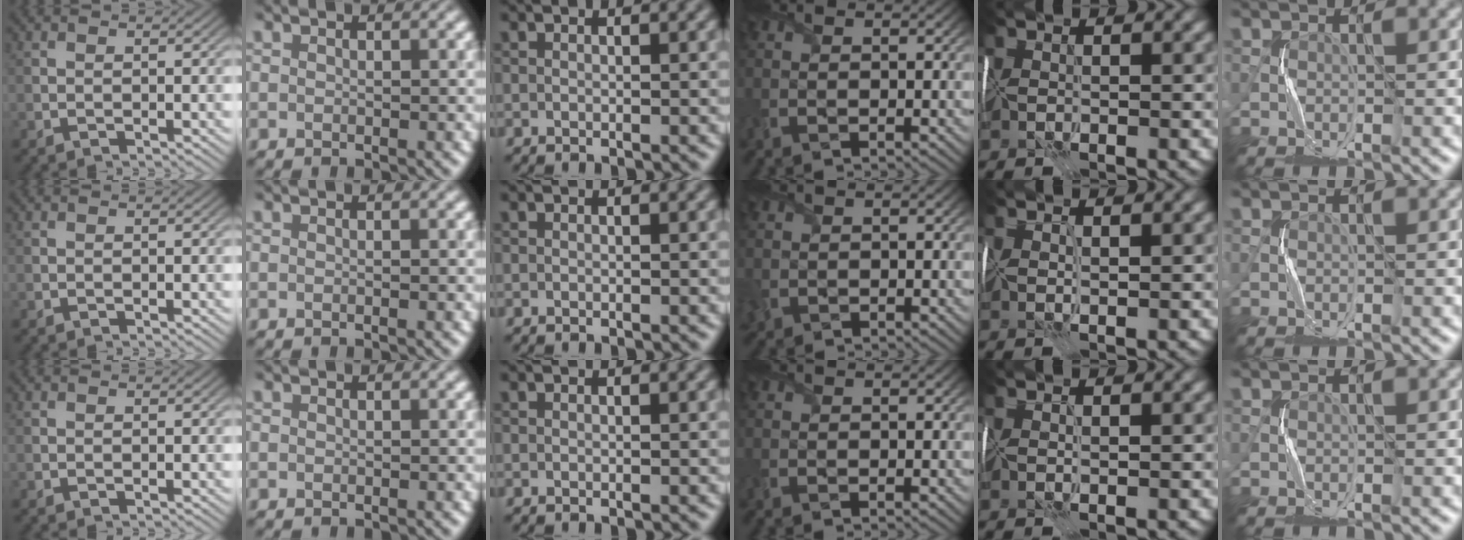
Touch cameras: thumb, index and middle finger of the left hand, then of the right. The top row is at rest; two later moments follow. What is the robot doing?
{"motion": "fold", "object": "tissue"}